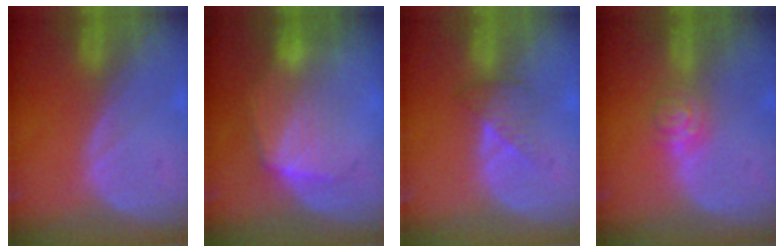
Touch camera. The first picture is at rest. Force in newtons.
{"total": 7.2, "press": 6.7, "slide": 2.6}
{"total": 3.4, "press": 3.1, "slide": 1.4}
{"total": 3.9, "press": 3.6, "slide": 1.3}